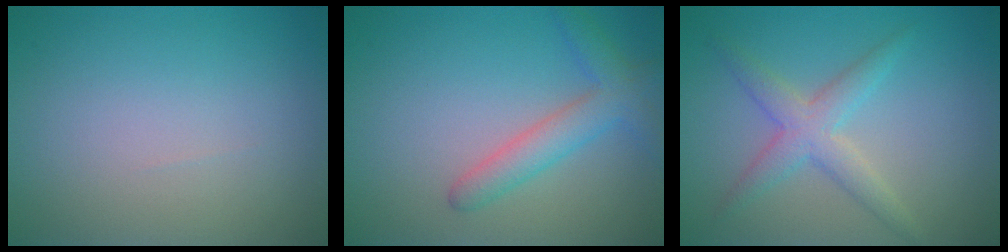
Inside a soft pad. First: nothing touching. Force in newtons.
{"total": 3.3, "press": 3.3, "slide": 0.2}
{"total": 3.2, "press": 3.2, "slide": 0.1}